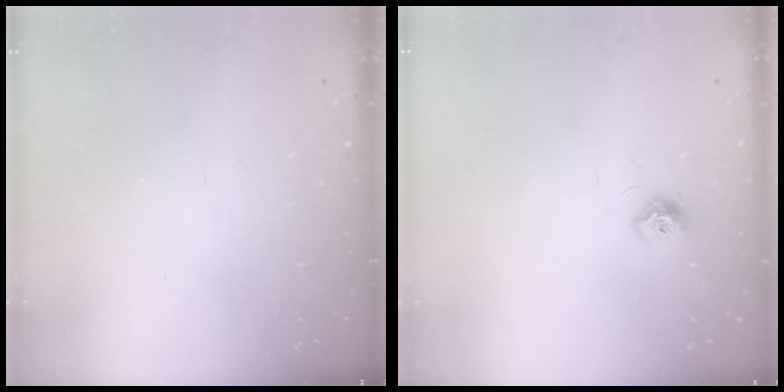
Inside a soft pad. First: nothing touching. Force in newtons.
{"total": 7.8, "press": 7.8, "slide": 0.3}